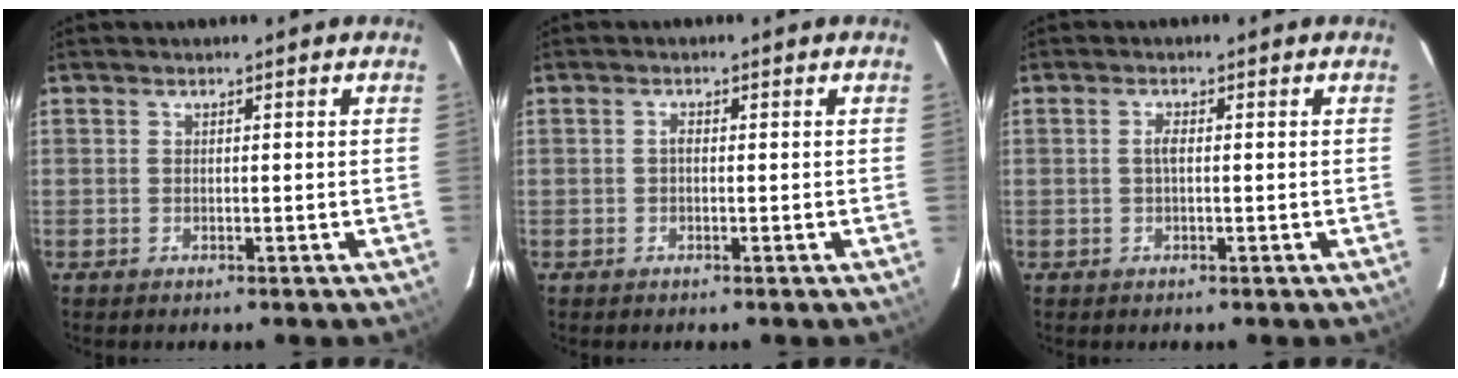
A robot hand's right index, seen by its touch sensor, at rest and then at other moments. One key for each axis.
{"total": 0.8, "fx": -0.1, "fy": 0.5, "fz": 0.6, "tx": -0.012, "ty": 0.005, "tz": -0.004}
{"total": 1.4, "fx": -0.1, "fy": 0.3, "fz": 1.3, "tx": -0.027, "ty": 0.003, "tz": -0.004}